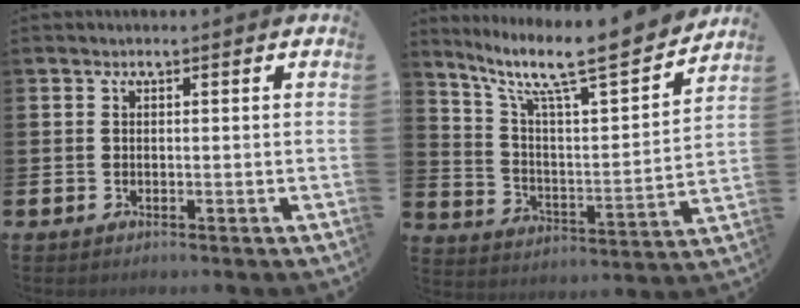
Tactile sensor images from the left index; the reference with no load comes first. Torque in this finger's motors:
{"motor_torque": [0.98, -1.16, 0.68, 0.21]}